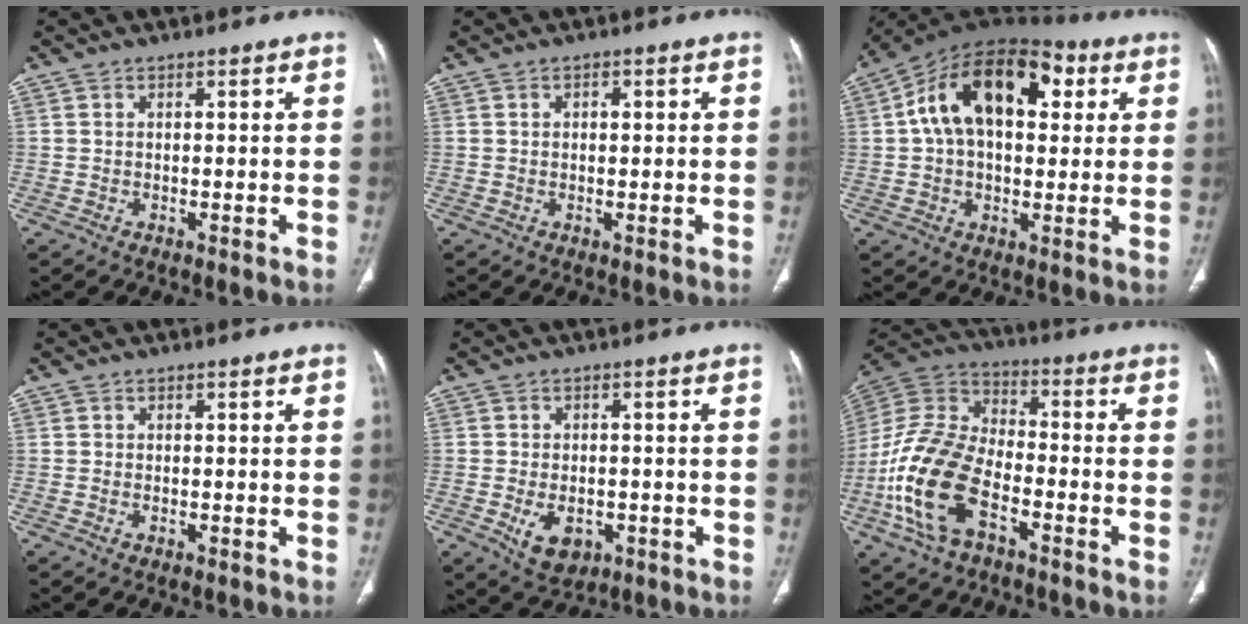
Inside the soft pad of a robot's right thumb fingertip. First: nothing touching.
{"total": 1.5, "force": [0.4, 0.8, 1.2], "torque": [-0.021, 0.002, 0.007]}
{"total": 20.5, "force": [5.5, 12.3, 15.5], "torque": [-0.235, 0.033, 0.079]}
{"total": 0.0}
{"total": 6.3, "force": [-2.1, 4.2, 4.3], "torque": [-0.058, 0.004, -0.021]}
{"total": 18.1, "force": [-6.8, 10.0, 13.4], "torque": [-0.275, 0.040, -0.136]}